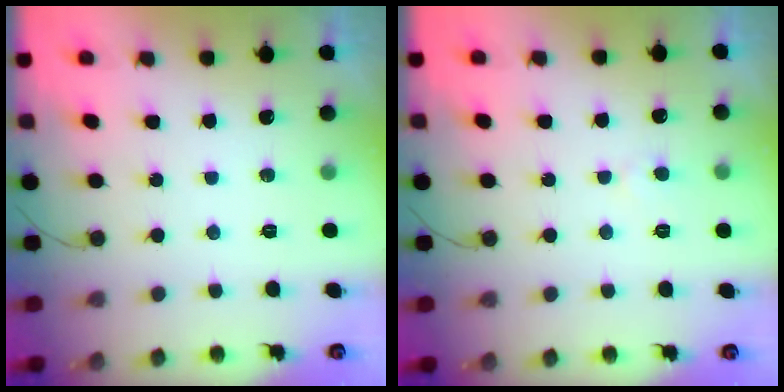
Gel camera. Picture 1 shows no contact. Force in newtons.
{"total": 2.6, "press": 2.6, "slide": 0.2}